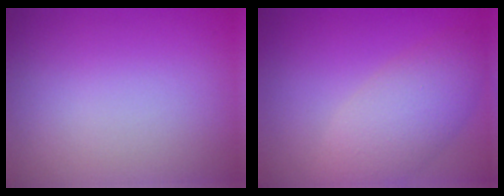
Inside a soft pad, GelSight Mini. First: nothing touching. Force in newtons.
{"total": 5.0, "press": 5.0, "slide": 0.4}